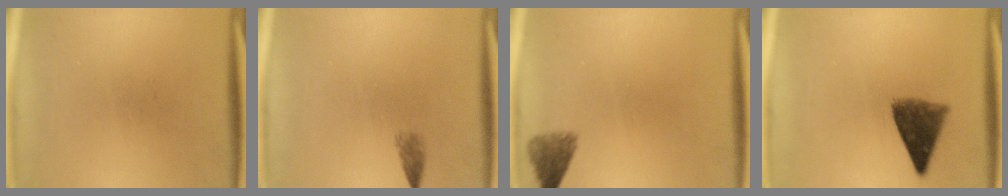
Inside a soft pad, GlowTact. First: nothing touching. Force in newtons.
{"total": 1.3}
{"total": 3.0}
{"total": 7.1}